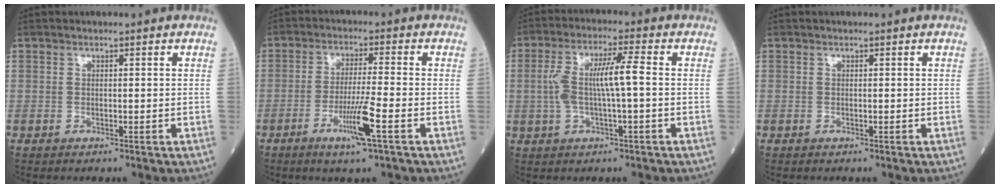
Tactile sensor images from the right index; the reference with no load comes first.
{"total": 6.9, "force": [-3.1, -0.6, 6.1], "torque": [-0.116, -0.013, -0.059]}
{"total": 7.6, "force": [0.0, 0.8, 7.6], "torque": [-0.158, 0.017, -0.002]}
{"total": 0.0}